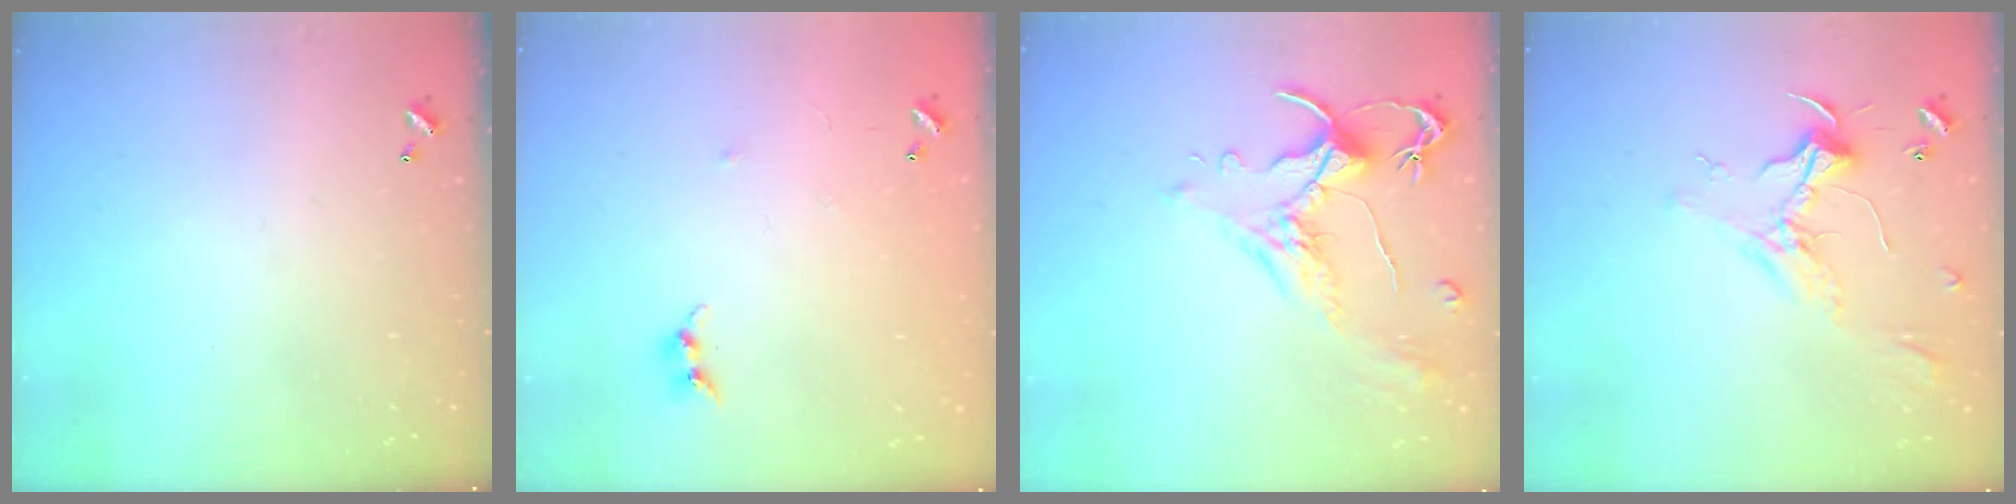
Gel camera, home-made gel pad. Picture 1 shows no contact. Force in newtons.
{"total": 6.6, "press": 6.6, "slide": 0.8}
{"total": 1.8, "press": 1.3, "slide": 1.3}
{"total": 2.2, "press": 2.1, "slide": 0.7}